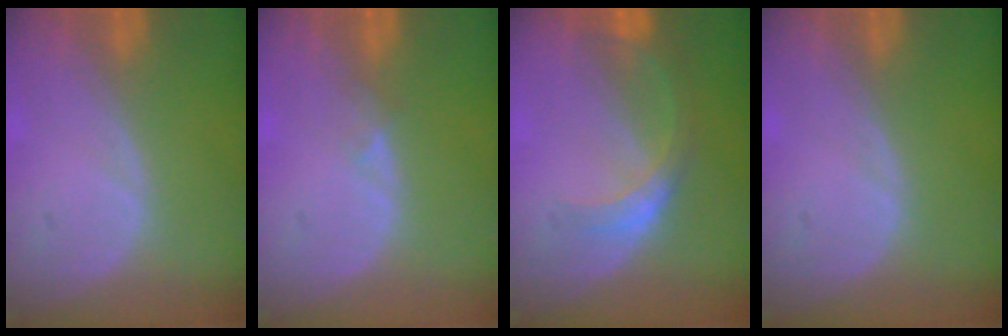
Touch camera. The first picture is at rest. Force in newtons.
{"total": 1.2, "press": 0.9, "slide": 0.9}
{"total": 5.4, "press": 4.8, "slide": 2.5}
{"total": 0.0}